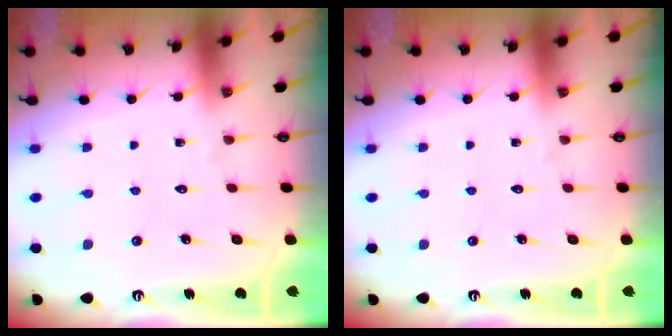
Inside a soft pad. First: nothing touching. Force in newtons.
{"total": 0.0}